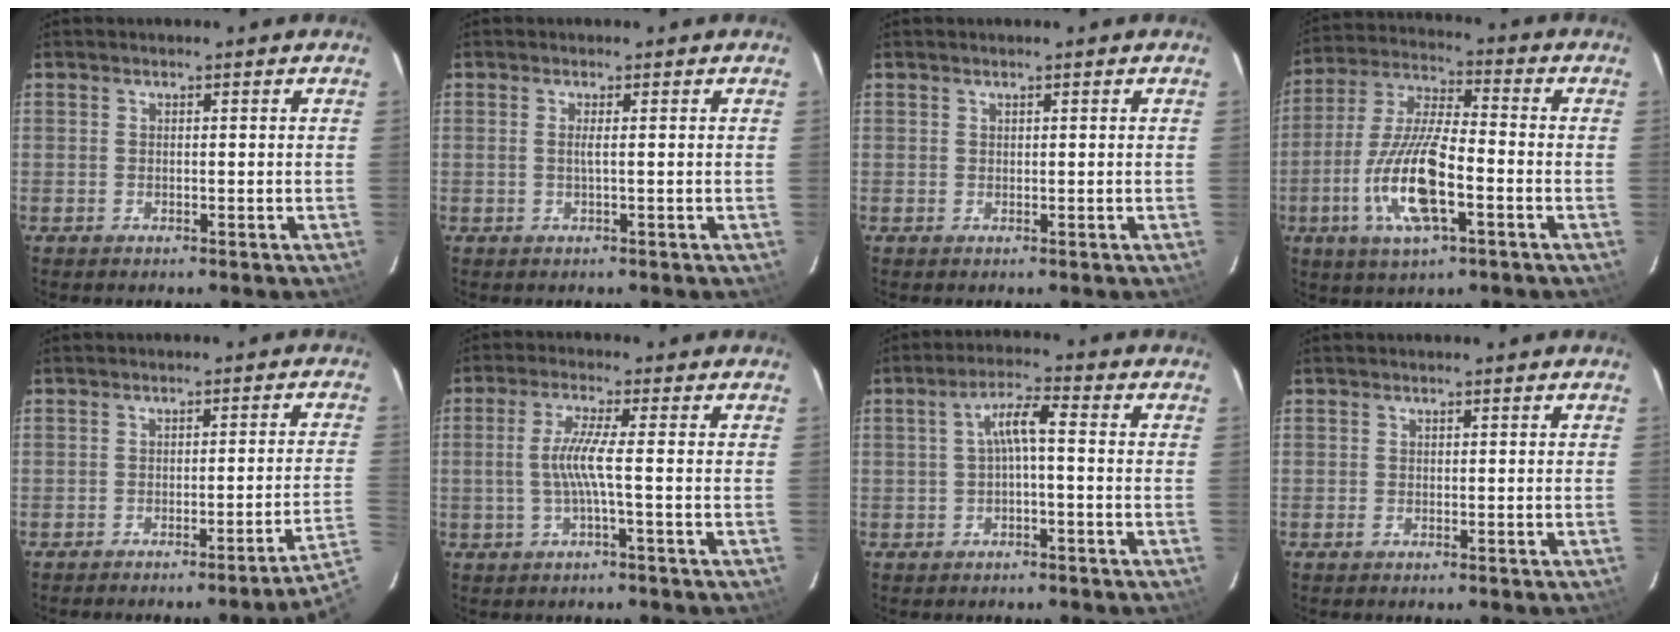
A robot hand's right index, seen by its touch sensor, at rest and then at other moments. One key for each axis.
{"total": 1.2, "fx": -0.1, "fy": -0.4, "fz": 1.1, "tx": -0.019, "ty": -0.001, "tz": -0.002}
{"total": 0.0}
{"total": 15.1, "fx": -5.1, "fy": 4.5, "fz": 13.5, "tx": -0.286, "ty": -0.009, "tz": -0.098}
{"total": 5.2, "fx": -3.4, "fy": -2.8, "fz": 2.8, "tx": -0.049, "ty": -0.008, "tz": -0.042}
{"total": 3.8, "fx": -0.2, "fy": -0.8, "fz": 3.7, "tx": -0.076, "ty": -0.002, "tz": -0.002}
{"total": 4.5, "fx": -0.6, "fy": 0.6, "fz": 4.4, "tx": -0.088, "ty": 0.014, "tz": -0.009}
{"total": 0.0}